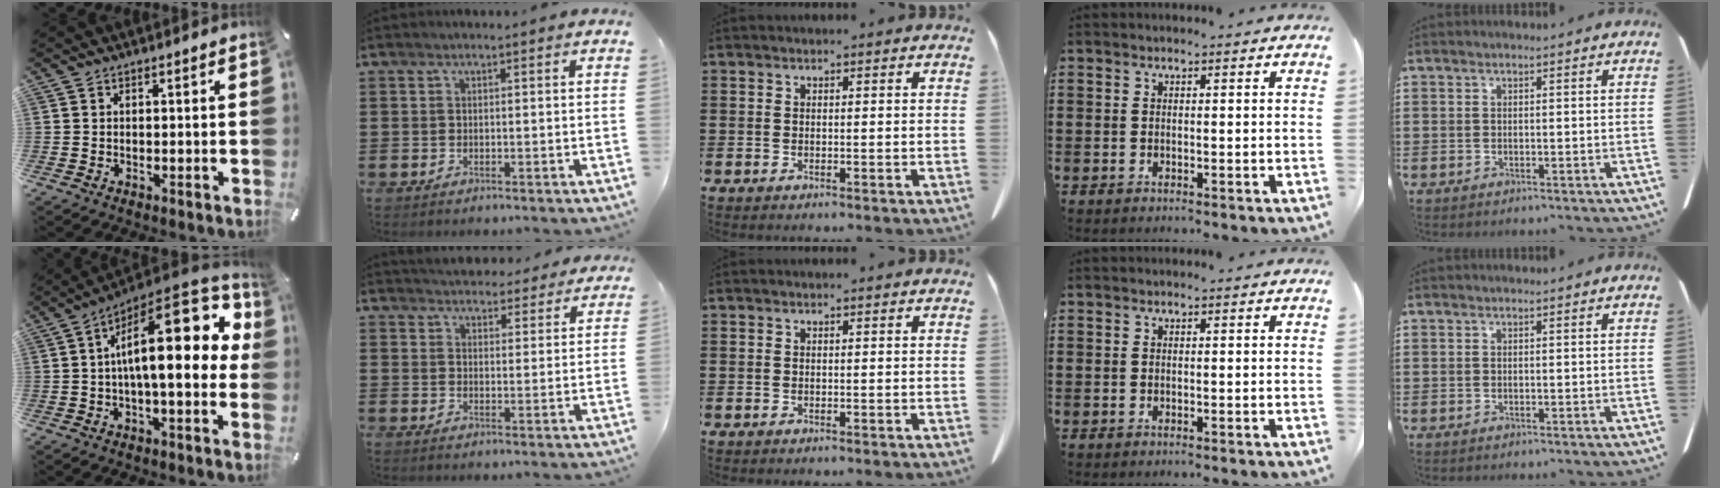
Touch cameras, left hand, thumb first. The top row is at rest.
{"thumb": {"total": 22.3, "force": [4.0, 8.6, 20.2], "torque": [-0.307, -0.036, 0.065]}, "index": {"total": 4.1, "force": [4.0, 0.7, 0.2], "torque": [-0.020, -0.019, 0.072]}}